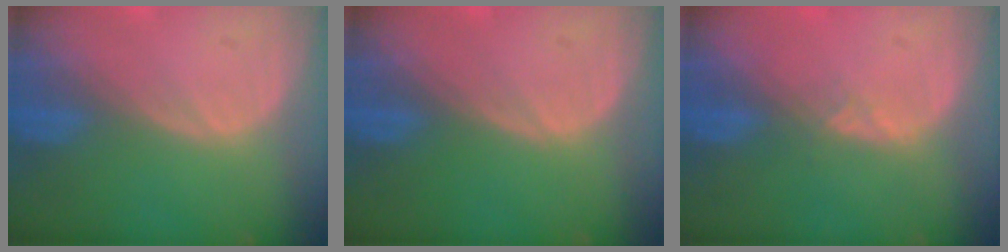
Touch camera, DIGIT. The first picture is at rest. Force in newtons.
{"total": 0.0}
{"total": 1.4, "press": 1.2, "slide": 0.8}